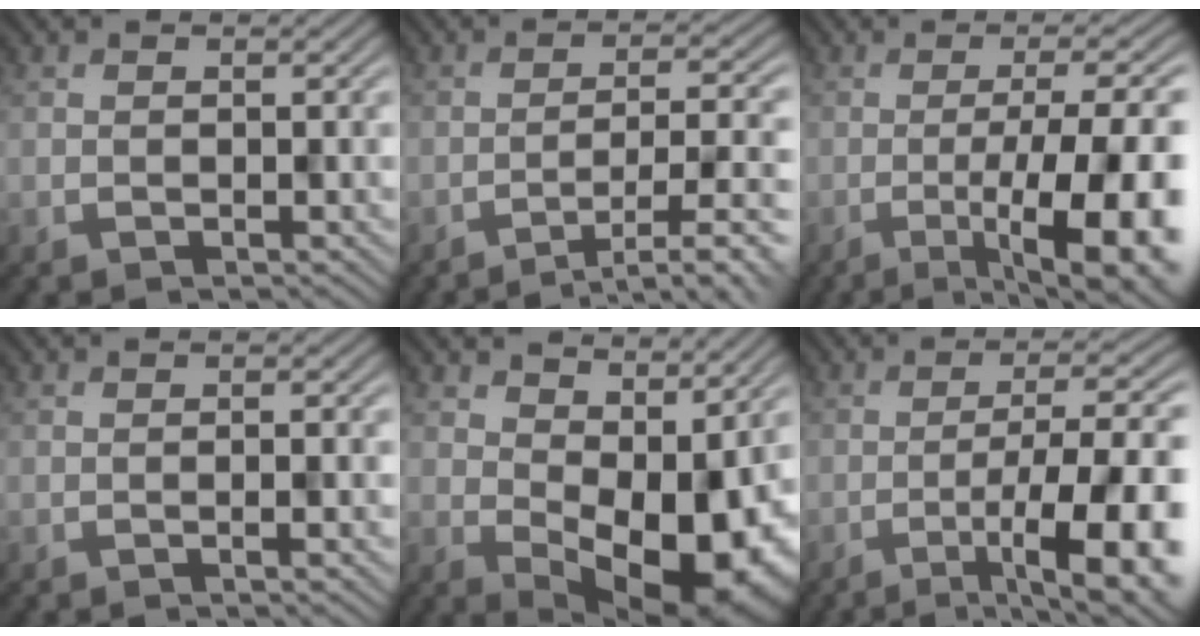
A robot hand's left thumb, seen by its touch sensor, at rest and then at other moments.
{"total": 8.5, "force": [-5.2, 1.6, 6.6], "torque": [-0.094, 0.010, -0.068]}
{"total": 14.7, "force": [-4.5, 4.0, 13.4], "torque": [-0.156, 0.000, -0.059]}
{"total": 1.8, "force": [-0.3, 0.0, 1.8], "torque": [-0.021, 0.003, -0.011]}
{"total": 11.7, "force": [1.5, 6.5, 9.6], "torque": [-0.125, -0.014, 0.045]}
{"total": 13.2, "force": [-4.8, 3.4, 11.9], "torque": [-0.147, 0.004, -0.065]}